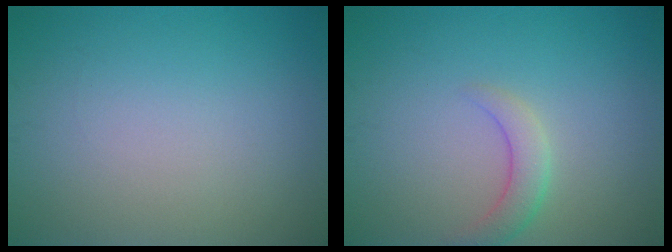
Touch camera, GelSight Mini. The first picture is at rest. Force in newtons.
{"total": 2.3, "press": 2.2, "slide": 0.1}